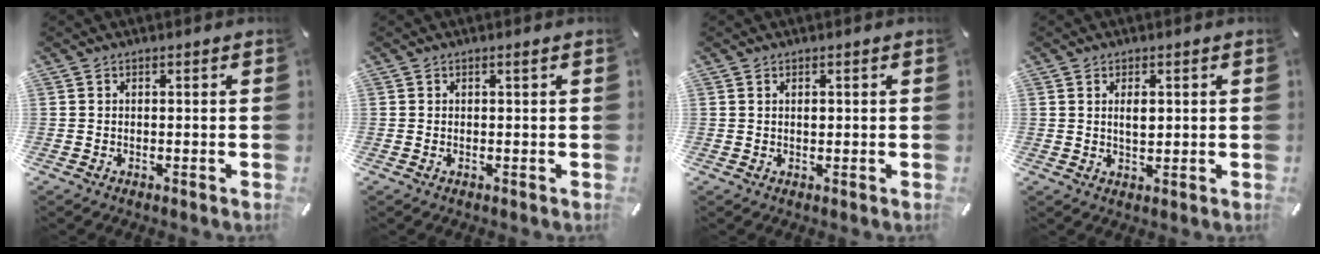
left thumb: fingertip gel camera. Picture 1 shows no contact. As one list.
[{"total": 0.8, "force": [0.3, 0.0, 0.7], "torque": [-0.005, -0.004, 0.003]}, {"total": 0.8, "force": [0.3, 0.4, 0.6], "torque": [-0.012, 0.002, 0.005]}, {"total": 3.1, "force": [0.9, 1.5, 2.5], "torque": [-0.038, -0.002, 0.010]}]